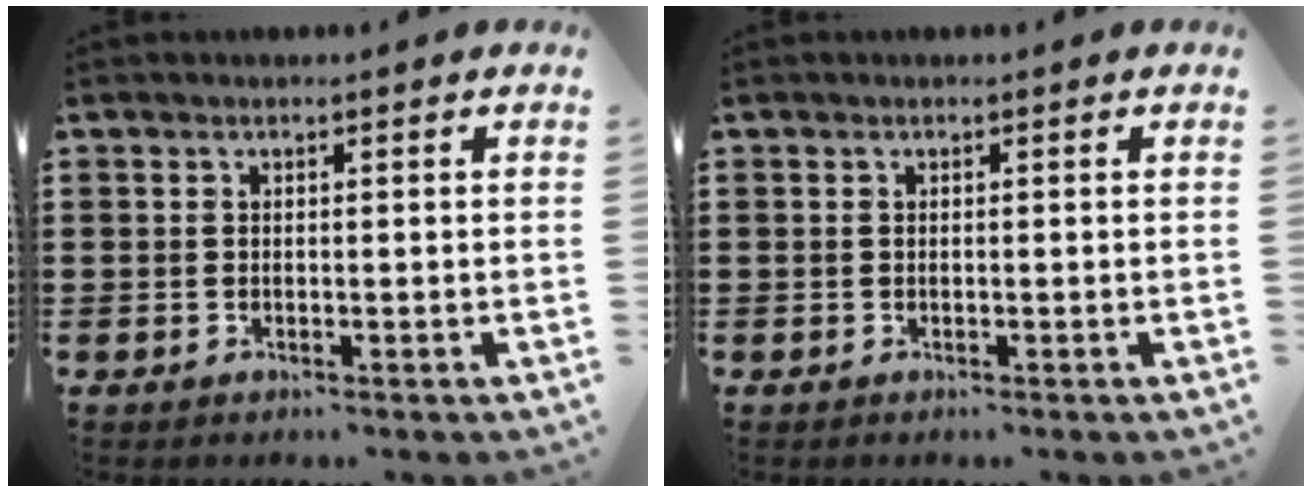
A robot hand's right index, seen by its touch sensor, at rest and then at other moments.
{"total": 0.0}